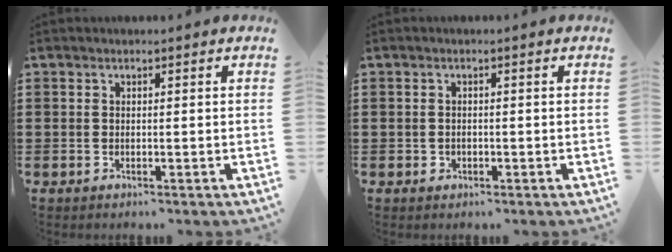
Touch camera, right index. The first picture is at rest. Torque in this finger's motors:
{"motor_torque": [-0.82, 1.32, 0.05, 0.01]}